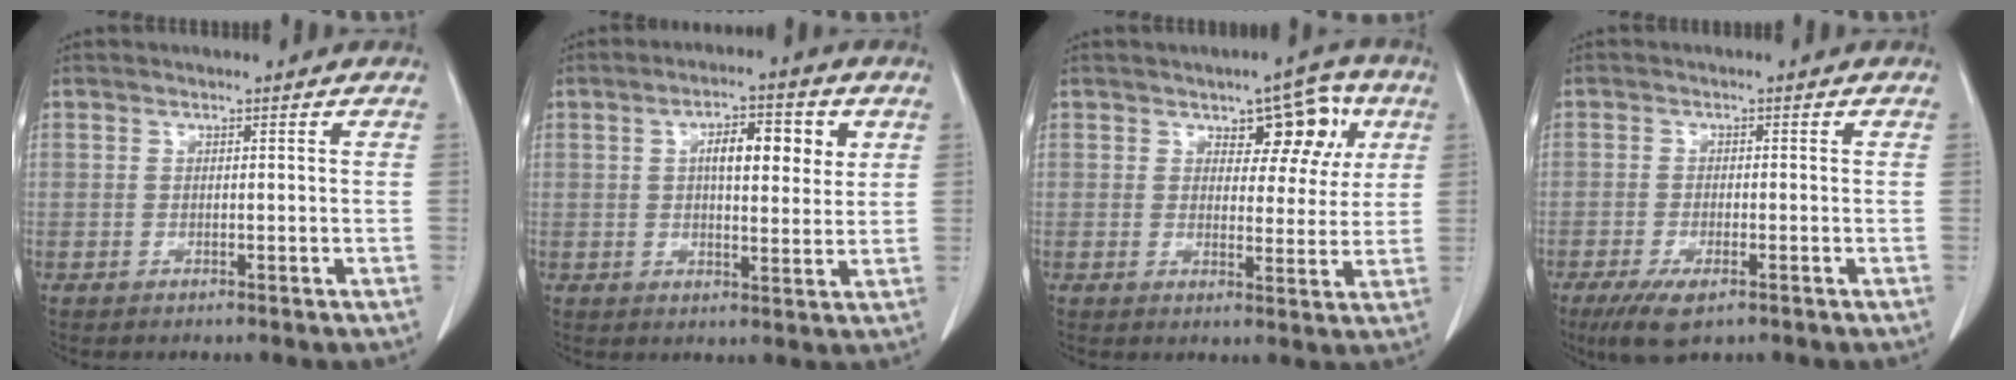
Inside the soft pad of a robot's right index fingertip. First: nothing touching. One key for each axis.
{"total": 8.0, "fx": 2.4, "fy": 2.7, "fz": 7.1, "tx": -0.114, "ty": 0.011, "tz": 0.036}
{"total": 7.5, "fx": 3.2, "fy": 4.0, "fz": 5.5, "tx": -0.055, "ty": 0.019, "tz": 0.041}
{"total": 5.3, "fx": -3.1, "fy": 1.6, "fz": 4.0, "tx": -0.076, "ty": -0.012, "tz": -0.047}